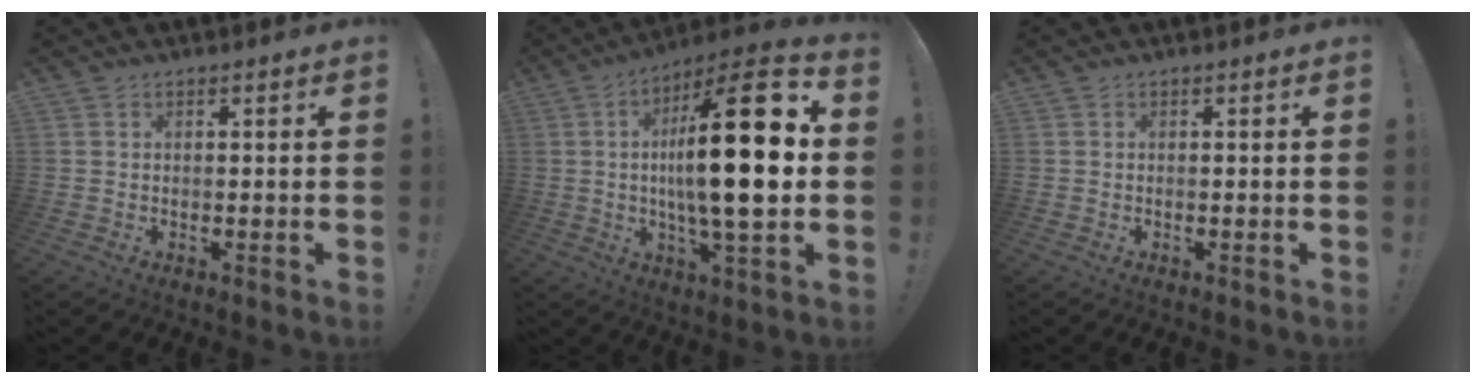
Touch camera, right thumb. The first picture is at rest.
{"total": 24.9, "force": [1.1, 6.1, 24.1], "torque": [-0.405, -0.012, 0.001]}
{"total": 0.0}